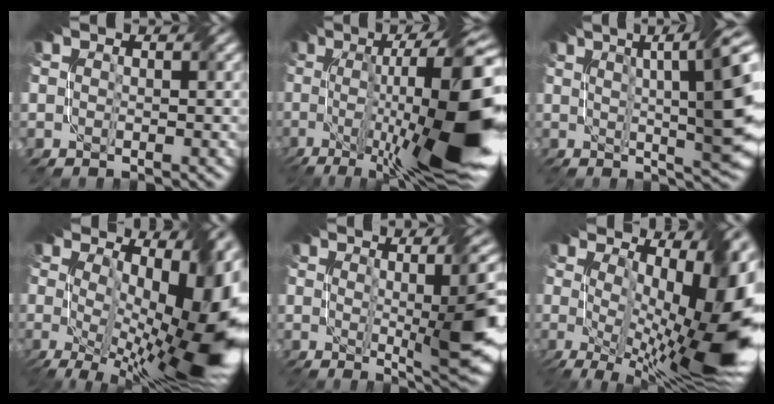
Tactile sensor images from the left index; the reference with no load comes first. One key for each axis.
{"total": 16.5, "fx": -1.8, "fy": 4.4, "fz": 15.8, "tx": -0.231, "ty": 0.010, "tz": -0.032}
{"total": 11.1, "fx": 2.3, "fy": 2.8, "fz": 10.5, "tx": -0.114, "ty": 0.014, "tz": 0.028}
{"total": 15.8, "fx": -0.3, "fy": 7.0, "fz": 14.2, "tx": -0.180, "ty": -0.022, "tz": 0.011}
{"total": 10.1, "fx": 0.3, "fy": 2.2, "fz": 9.9, "tx": -0.112, "ty": -0.001, "tz": 0.012}
{"total": 16.7, "fx": 0.5, "fy": 6.4, "fz": 15.5, "tx": -0.192, "ty": -0.012, "tz": 0.022}